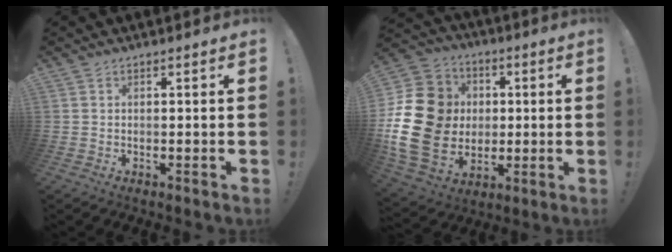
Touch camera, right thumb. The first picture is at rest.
{"total": 22.3, "force": [0.1, 18.6, 12.3], "torque": [-0.226, 0.013, 0.032]}